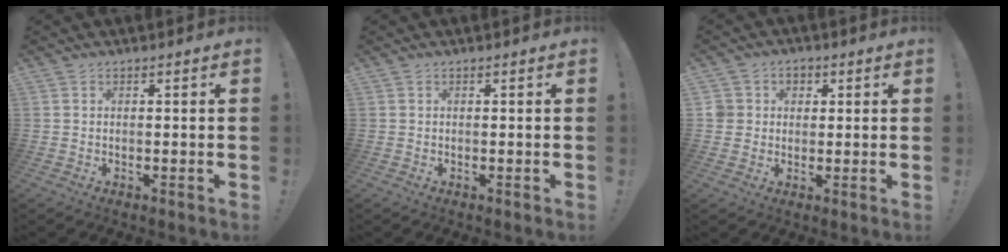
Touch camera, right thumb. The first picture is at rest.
{"total": 0.0}
{"total": 5.0, "force": [0.7, 4.8, 1.1], "torque": [-0.014, 0.003, 0.015]}